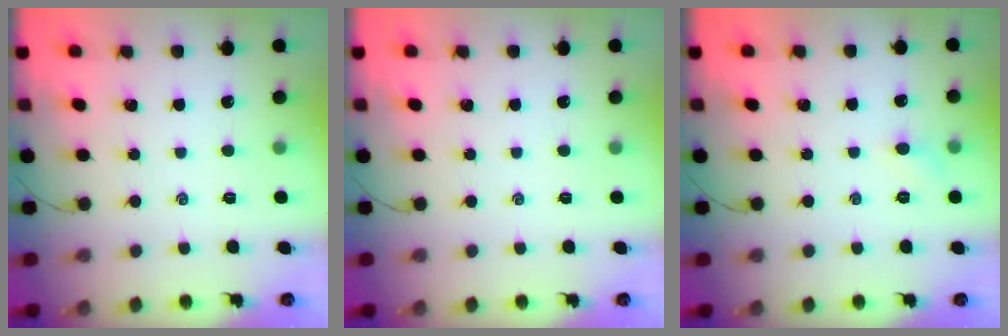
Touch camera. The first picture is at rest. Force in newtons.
{"total": 0.0}
{"total": 4.0, "press": 3.8, "slide": 1.3}